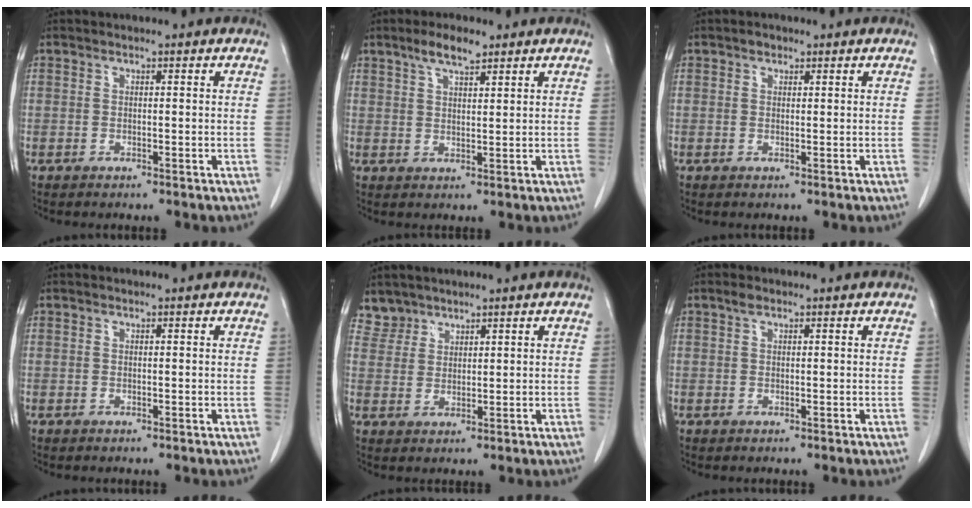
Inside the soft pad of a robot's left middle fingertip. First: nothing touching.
{"total": 4.6, "force": [3.3, 1.2, 3.0], "torque": [-0.061, 0.008, 0.060]}
{"total": 1.1, "force": [0.7, 0.7, 0.5], "torque": [-0.008, 0.003, 0.010]}
{"total": 0.0}
{"total": 3.2, "force": [2.8, 1.5, -0.7], "torque": [0.020, 0.007, 0.056]}
{"total": 1.9, "force": [1.3, 0.8, 1.2], "torque": [-0.025, 0.009, 0.025]}